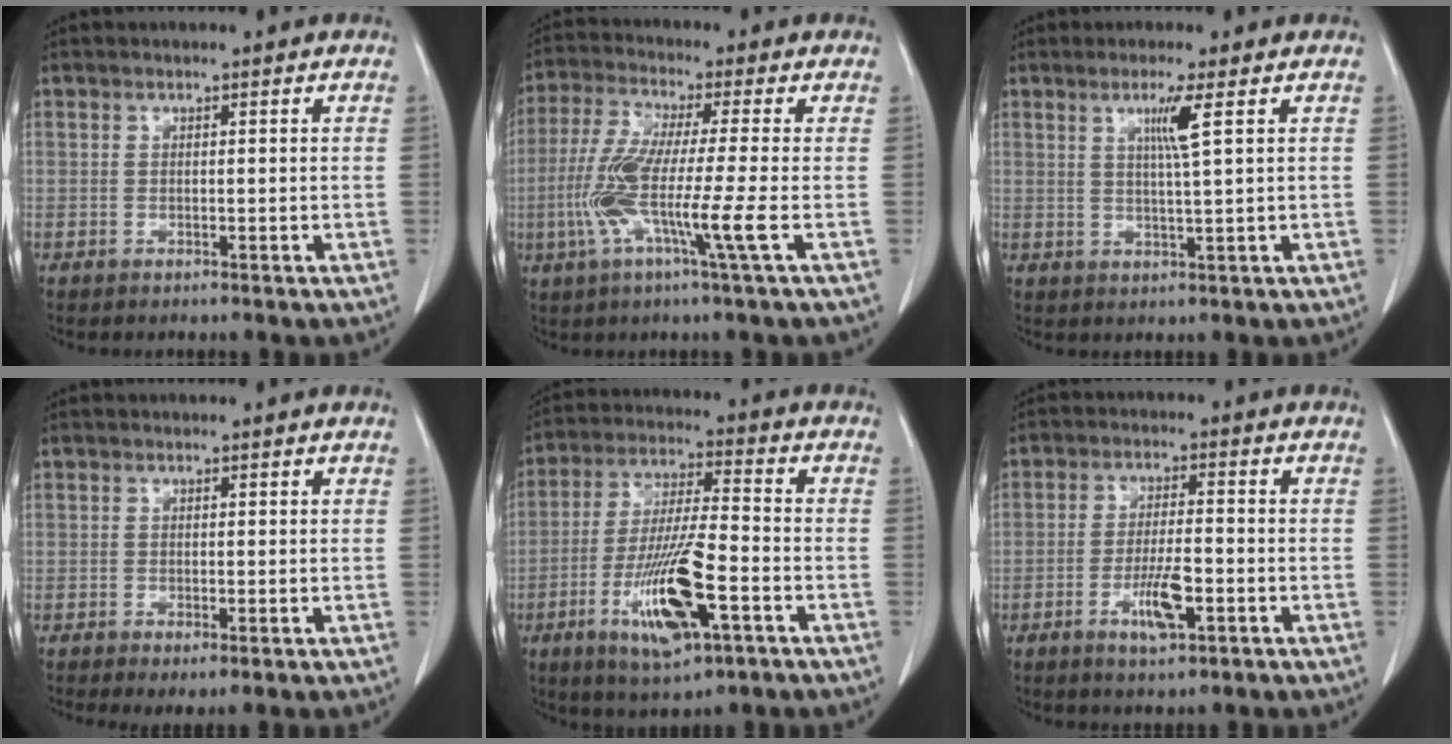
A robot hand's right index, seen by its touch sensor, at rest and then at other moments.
{"total": 10.9, "force": [-2.8, -0.7, 10.5], "torque": [-0.217, -0.018, -0.063]}
{"total": 3.9, "force": [1.5, -0.9, 3.5], "torque": [-0.066, -0.006, 0.028]}
{"total": 1.8, "force": [-0.6, 0.6, 1.6], "torque": [-0.027, -0.005, -0.005]}
{"total": 14.1, "force": [-5.5, 2.6, 12.7], "torque": [-0.247, -0.015, -0.093]}
{"total": 6.2, "force": [-2.5, 1.4, 5.5], "torque": [-0.104, -0.004, -0.041]}